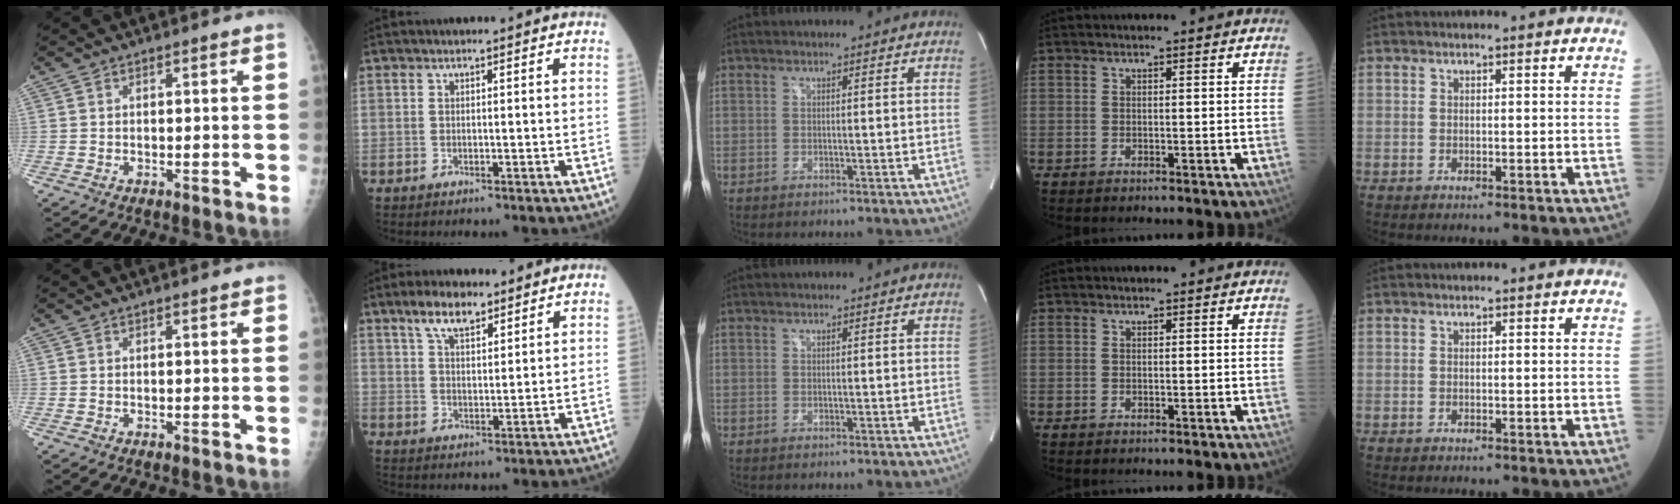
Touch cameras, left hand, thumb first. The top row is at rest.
{"thumb": {"total": 0.6, "force": [0.4, 0.2, 0.4], "torque": [-0.006, 0.000, 0.003]}, "index": {"total": 6.1, "force": [4.4, 2.3, 3.5], "torque": [-0.069, 0.009, 0.081]}}